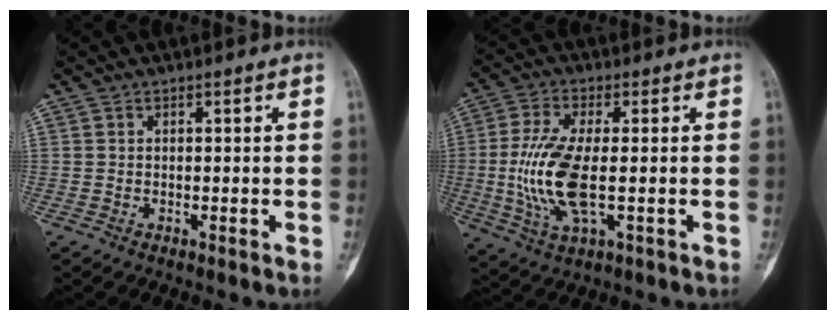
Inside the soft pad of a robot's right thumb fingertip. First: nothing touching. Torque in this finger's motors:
{"motor_torque": [2.17, 0.96, 0.91, -1.26, 0.36]}